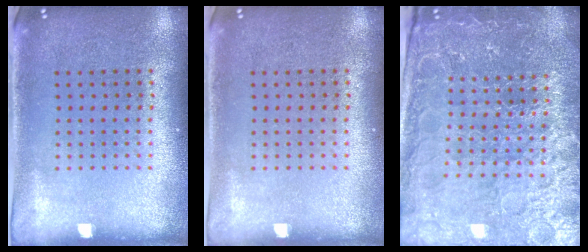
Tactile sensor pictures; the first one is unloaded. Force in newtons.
{"total": 0.0}
{"total": 4.9, "press": 4.5, "slide": 1.8}